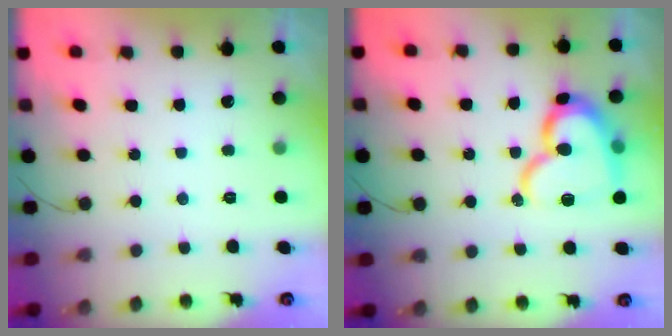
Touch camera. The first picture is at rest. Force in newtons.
{"total": 17.5, "press": 17.4, "slide": 1.8}